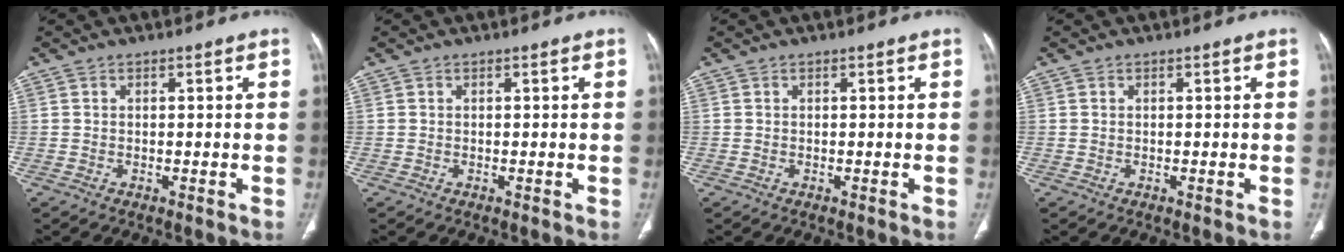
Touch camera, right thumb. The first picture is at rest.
{"total": 0.0}
{"total": 0.0}
{"total": 0.0}